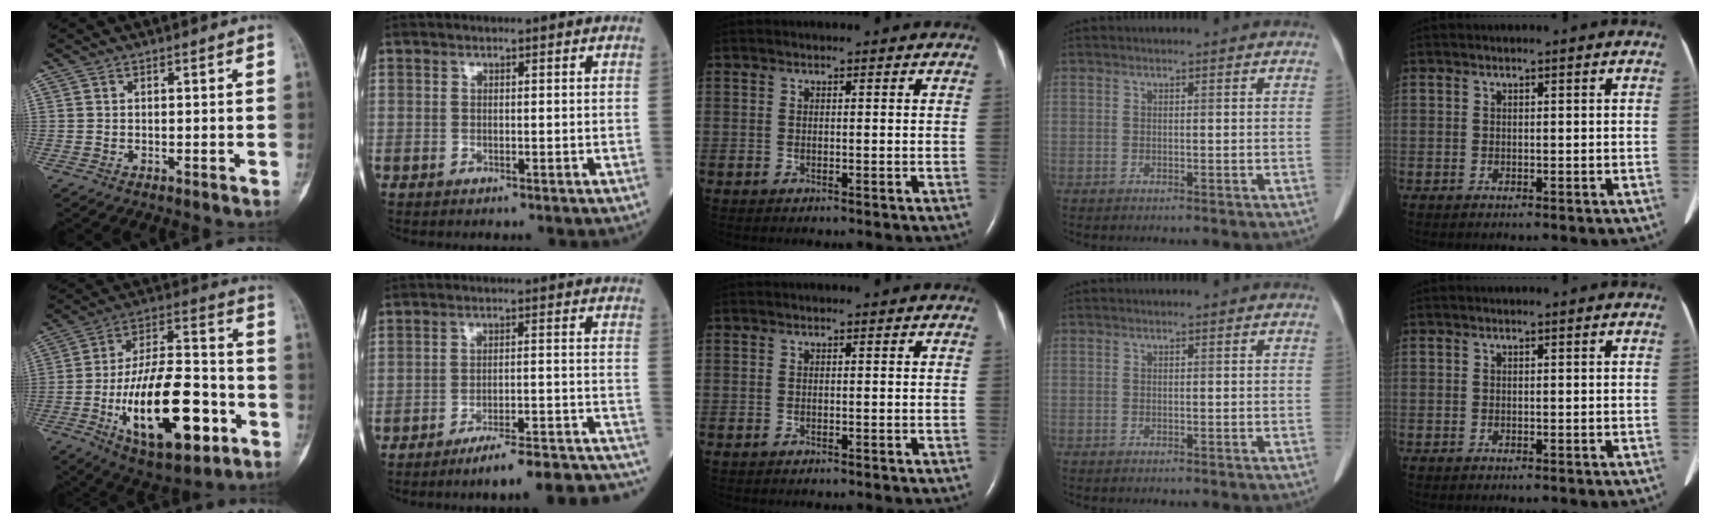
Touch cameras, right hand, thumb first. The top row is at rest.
{"thumb": {"total": 24.6, "force": [-8.1, 10.9, 20.5], "torque": [-0.333, 0.034, -0.119]}, "index": {"total": 17.8, "force": [-16.7, 0.0, 6.2], "torque": [-0.029, 0.018, -0.217]}}